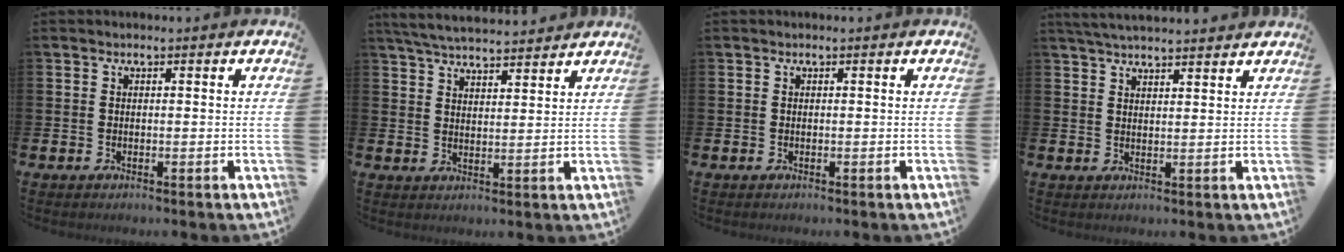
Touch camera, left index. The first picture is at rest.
{"total": 5.2, "force": [5.1, 0.5, 0.9], "torque": [-0.035, -0.024, 0.092]}
{"total": 0.0}
{"total": 3.9, "force": [3.8, 0.3, 0.8], "torque": [-0.019, -0.014, 0.069]}